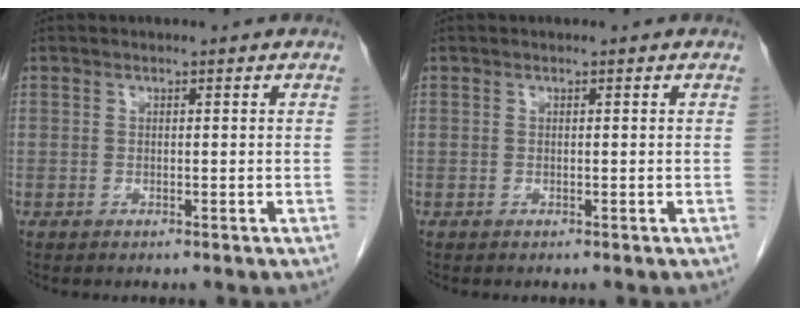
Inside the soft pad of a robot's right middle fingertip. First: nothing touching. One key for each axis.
{"total": 0.0}